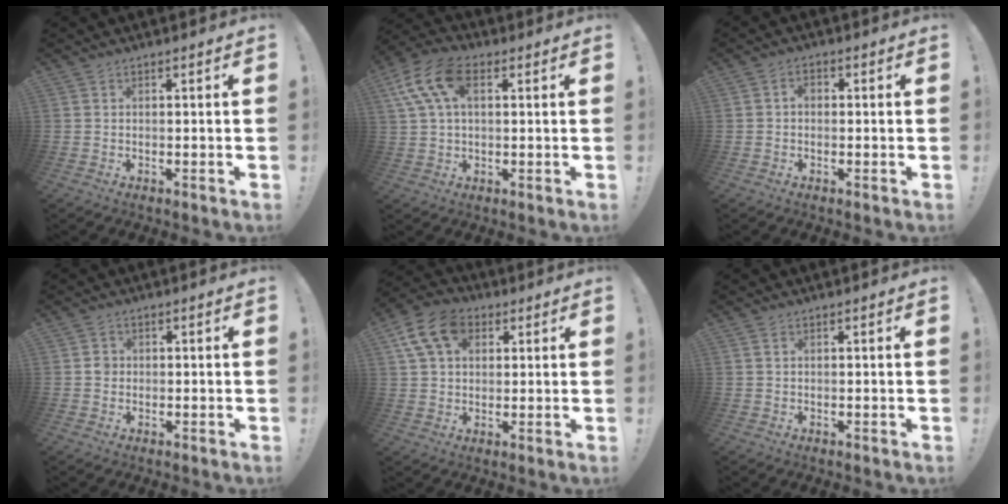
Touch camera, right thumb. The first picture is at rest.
{"total": 13.5, "force": [4.3, 8.1, 9.9], "torque": [-0.190, -0.002, 0.083]}
{"total": 2.1, "force": [-0.6, 1.4, 1.4], "torque": [-0.020, 0.006, -0.013]}
{"total": 1.8, "force": [-0.2, 1.7, 0.5], "torque": [0.008, -0.001, -0.007]}
{"total": 13.4, "force": [5.4, 9.5, 7.7], "torque": [-0.135, -0.011, 0.108]}
{"total": 0.7, "force": [0.3, 0.3, 0.5], "torque": [-0.007, -0.001, 0.005]}